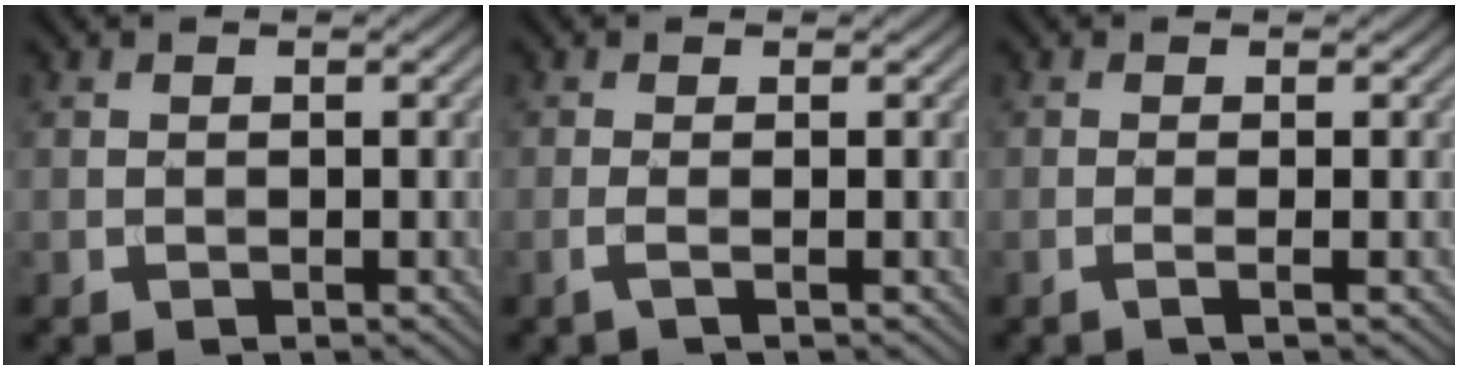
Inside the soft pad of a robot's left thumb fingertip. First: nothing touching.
{"total": 1.4, "force": [-0.4, 0.2, 1.4], "torque": [-0.029, 0.002, -0.014]}
{"total": 1.4, "force": [-0.3, 0.1, 1.4], "torque": [-0.025, 0.002, -0.015]}